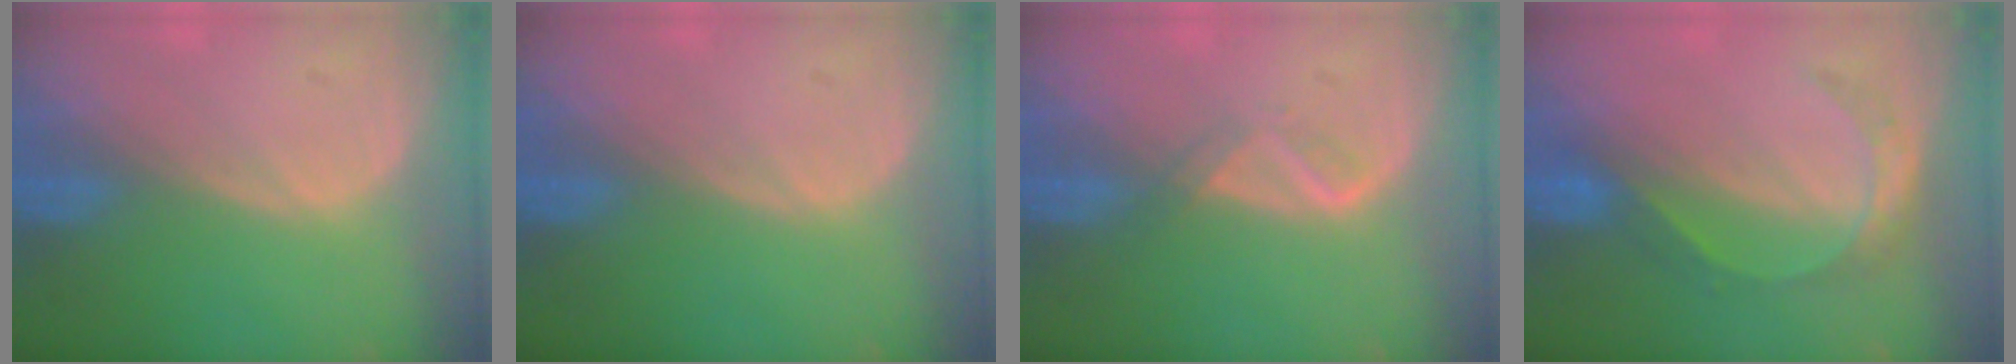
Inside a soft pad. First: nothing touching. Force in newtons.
{"total": 0.0}
{"total": 2.1, "press": 2.0, "slide": 0.6}
{"total": 5.6, "press": 4.8, "slide": 2.9}